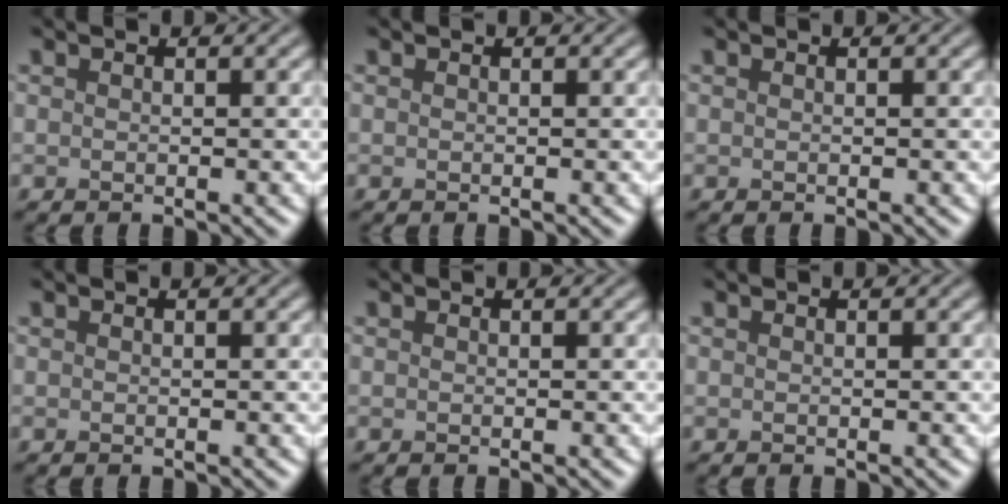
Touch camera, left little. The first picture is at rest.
{"total": 0.0}
{"total": 0.0}
{"total": 0.0}
{"total": 0.0}
{"total": 0.0}